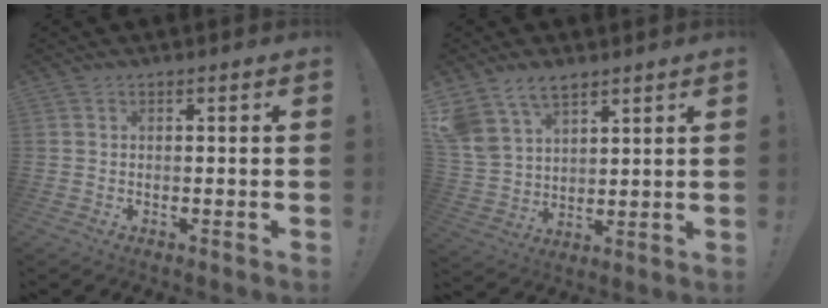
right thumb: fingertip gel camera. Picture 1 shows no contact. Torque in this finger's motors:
{"motor_torque": [0.85, 3.17, 1.05, 0.78, 0.12]}